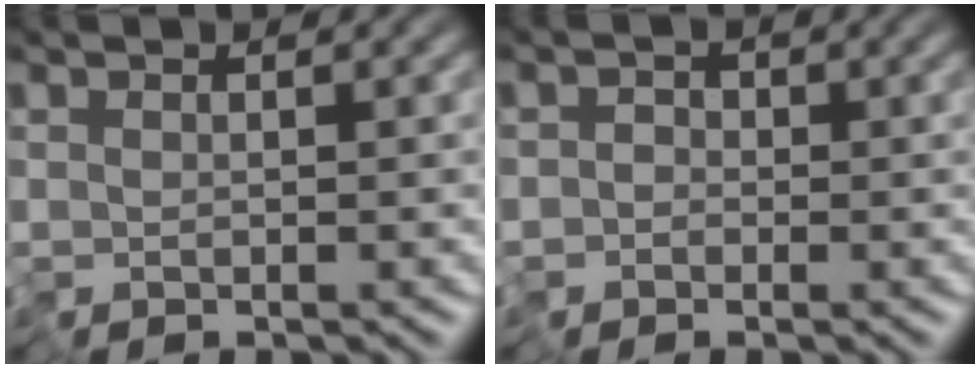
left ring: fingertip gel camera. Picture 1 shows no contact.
{"total": 1.5, "force": [-0.9, 1.2, 0.3], "torque": [0.003, 0.005, -0.023]}